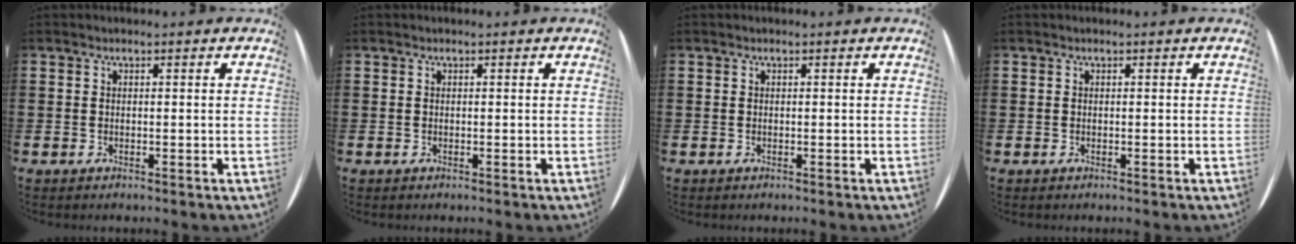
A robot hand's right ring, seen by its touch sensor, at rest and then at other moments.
{"total": 0.0}
{"total": 0.0}
{"total": 0.0}